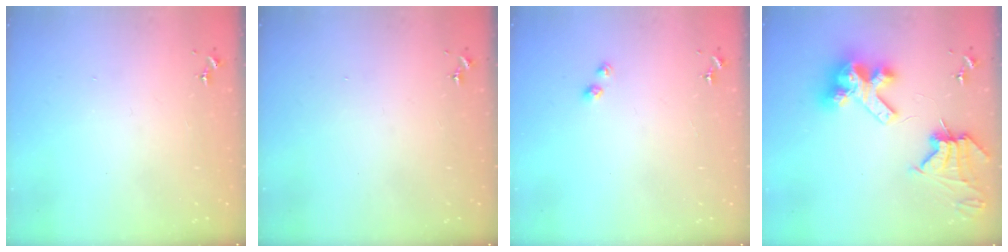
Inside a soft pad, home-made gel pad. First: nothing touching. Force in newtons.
{"total": 0.0}
{"total": 2.6, "press": 2.6, "slide": 0.3}
{"total": 14.8, "press": 14.7, "slide": 1.7}